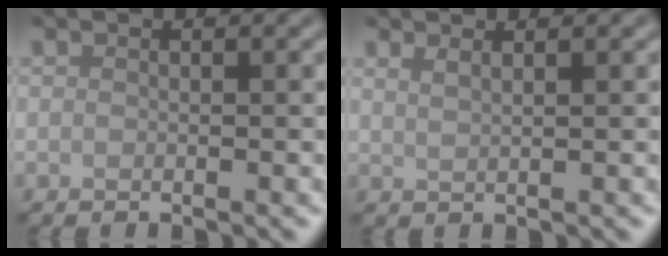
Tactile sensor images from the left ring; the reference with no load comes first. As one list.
[{"total": 1.7, "force": [1.2, 0.6, 0.9], "torque": [-0.009, 0.002, 0.013]}]